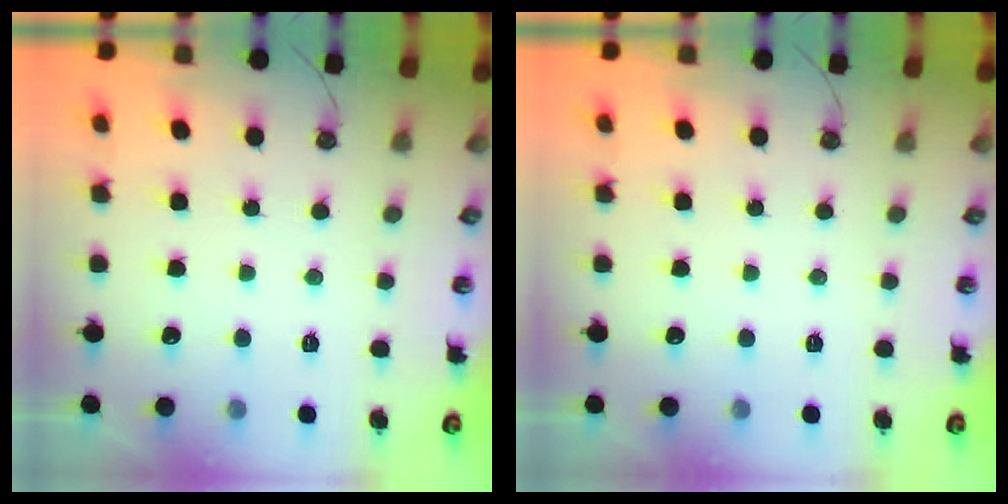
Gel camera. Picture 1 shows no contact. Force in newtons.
{"total": 0.0}